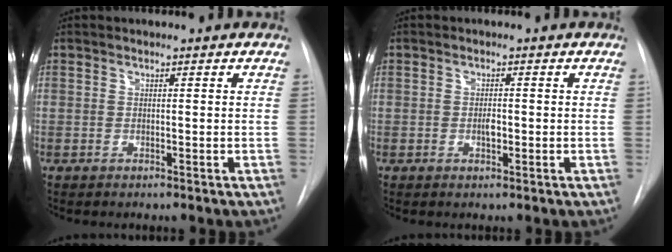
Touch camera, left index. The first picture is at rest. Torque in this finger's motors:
{"motor_torque": [0.38, 0.20, 0.00, 0.01]}